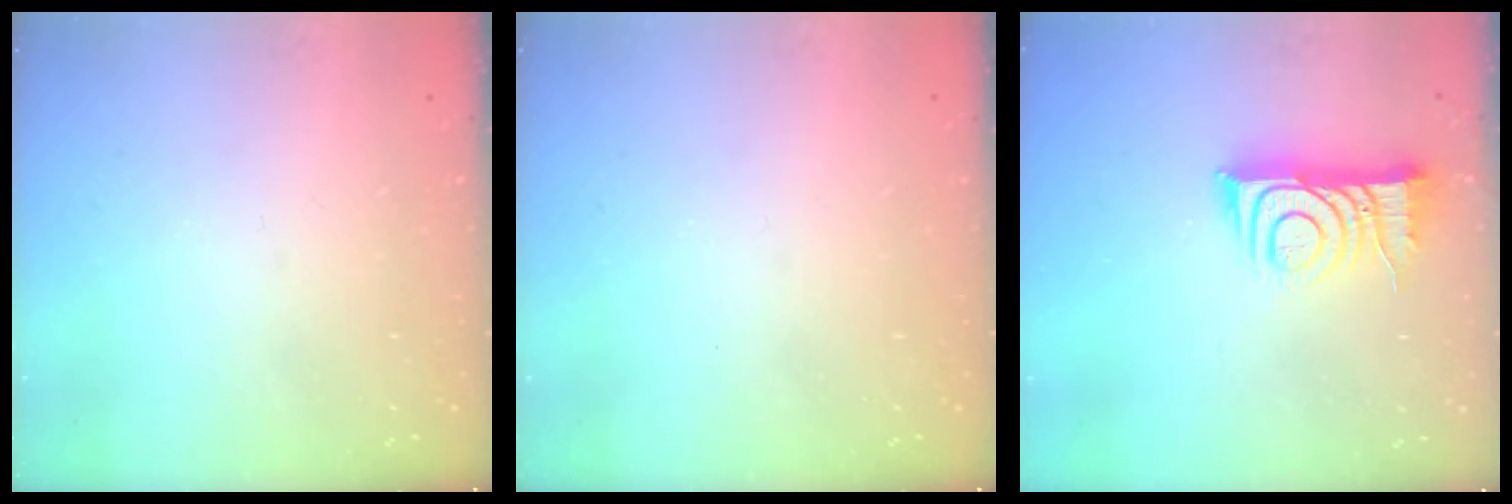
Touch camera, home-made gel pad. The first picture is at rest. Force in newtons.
{"total": 0.0}
{"total": 10.4, "press": 10.4, "slide": 1.0}